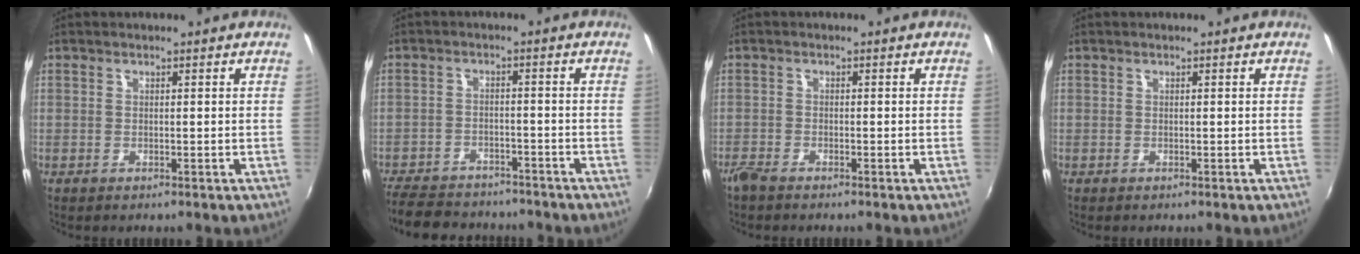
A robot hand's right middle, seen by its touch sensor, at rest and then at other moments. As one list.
[{"total": 14.5, "force": [-12.3, 5.6, 5.3], "torque": [-0.137, -0.003, -0.184]}, {"total": 2.2, "force": [-2.0, 0.5, 0.8], "torque": [-0.024, -0.007, -0.041]}, {"total": 0.0}]